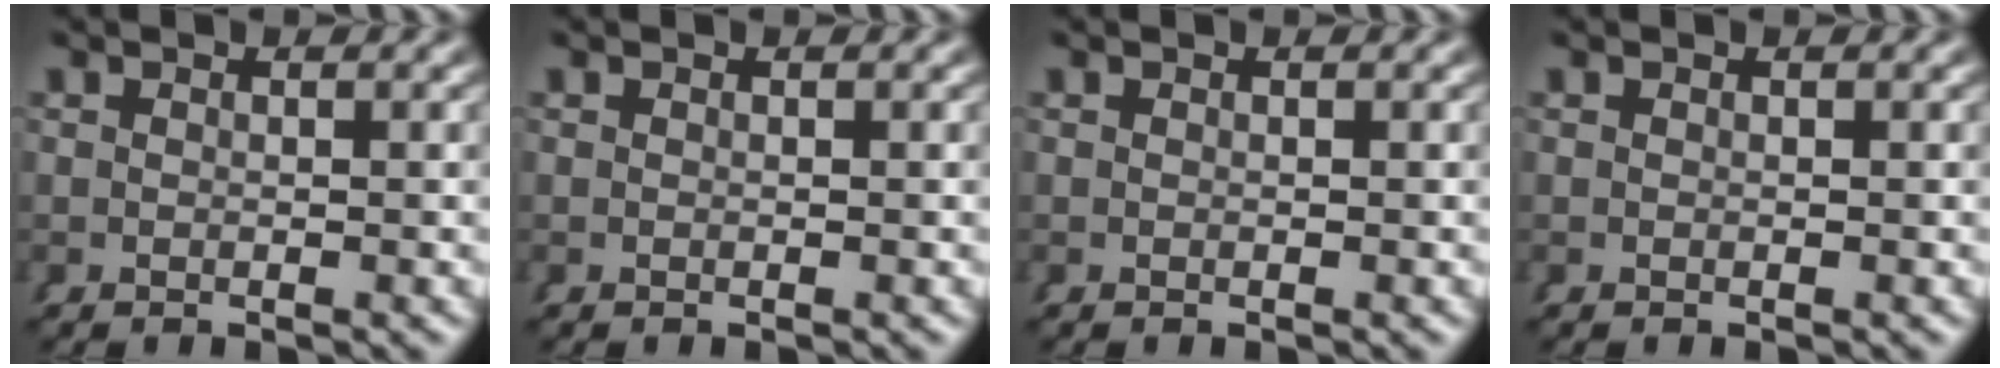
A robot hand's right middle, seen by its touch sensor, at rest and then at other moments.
{"total": 0.0}
{"total": 0.0}
{"total": 0.0}